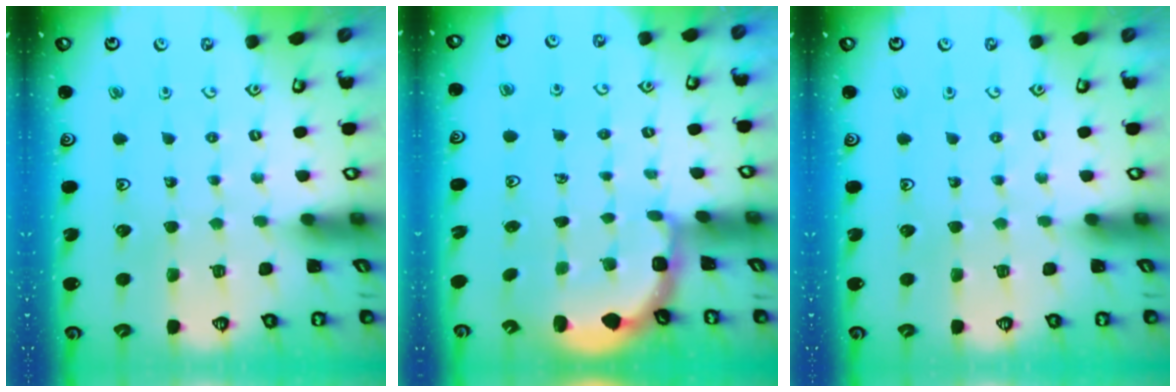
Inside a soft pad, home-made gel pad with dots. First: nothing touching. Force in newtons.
{"total": 2.8, "press": 2.3, "slide": 1.7}
{"total": 0.0}